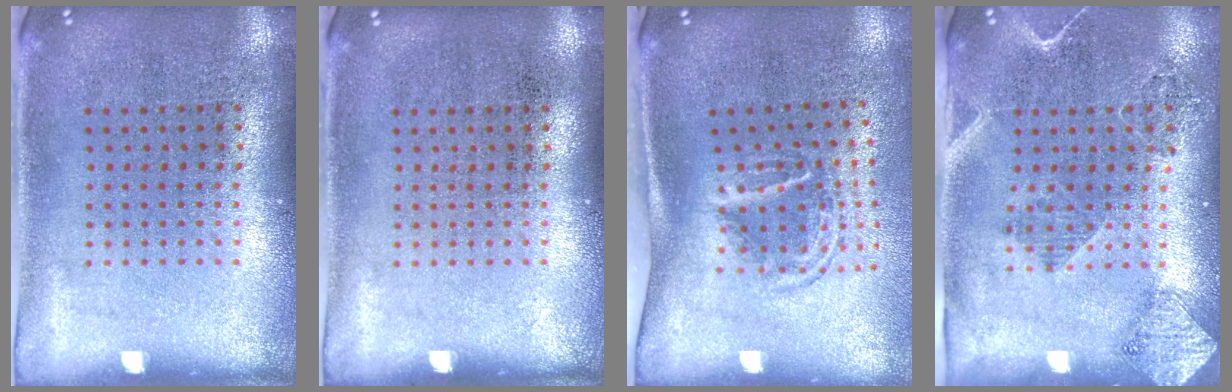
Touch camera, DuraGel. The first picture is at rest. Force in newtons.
{"total": 0.0}
{"total": 1.7, "press": 1.1, "slide": 1.3}
{"total": 1.8, "press": 1.6, "slide": 0.8}